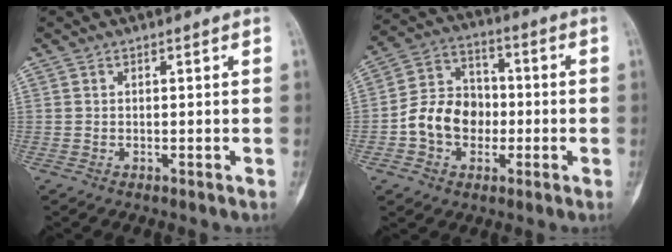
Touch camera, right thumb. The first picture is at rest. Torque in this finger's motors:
{"motor_torque": [0.04, 0.04, 0.40, -0.40, 0.08]}